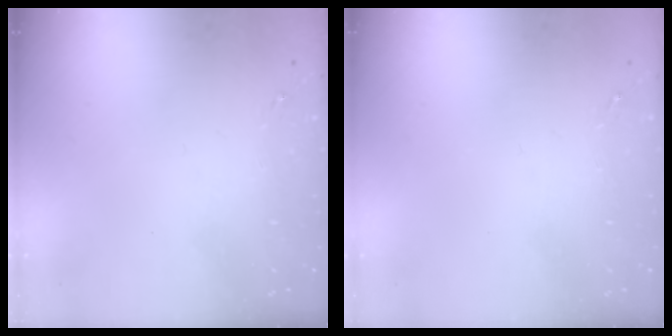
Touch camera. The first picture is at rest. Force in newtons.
{"total": 0.0}